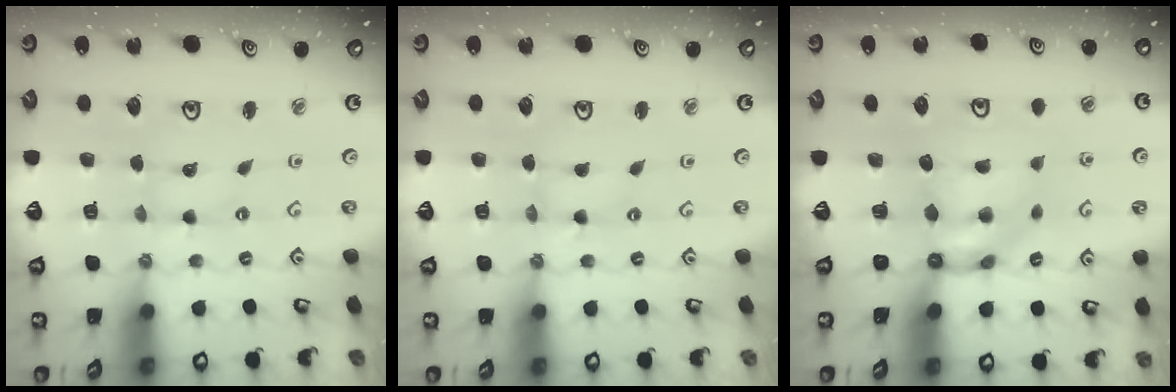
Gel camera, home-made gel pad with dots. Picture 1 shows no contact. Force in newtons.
{"total": 0.0}
{"total": 7.0, "press": 7.0, "slide": 0.7}